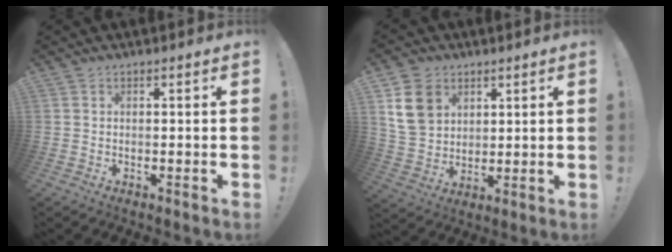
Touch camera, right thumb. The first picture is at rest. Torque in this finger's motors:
{"motor_torque": [-0.20, 0.68, 0.07, 0.24, 0.06]}